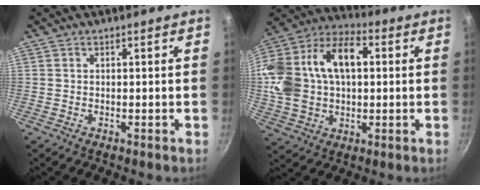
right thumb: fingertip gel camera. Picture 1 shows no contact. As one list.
[{"total": 23.1, "force": [2.9, 14.5, 17.7], "torque": [-0.357, 0.027, 0.046]}]